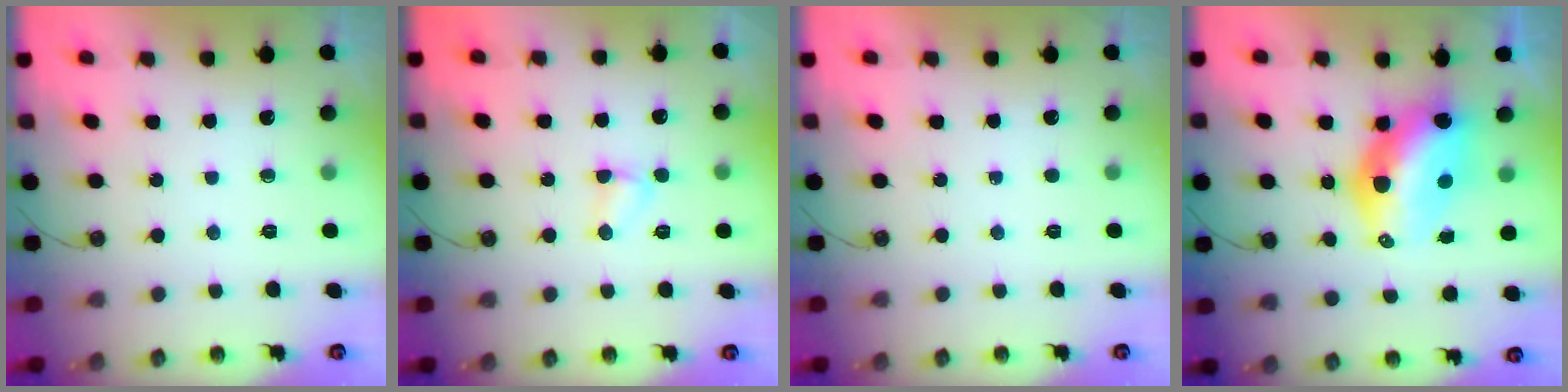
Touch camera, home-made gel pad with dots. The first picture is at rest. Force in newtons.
{"total": 3.3, "press": 3.3, "slide": 0.2}
{"total": 0.0}
{"total": 12.8, "press": 12.8, "slide": 1.4}